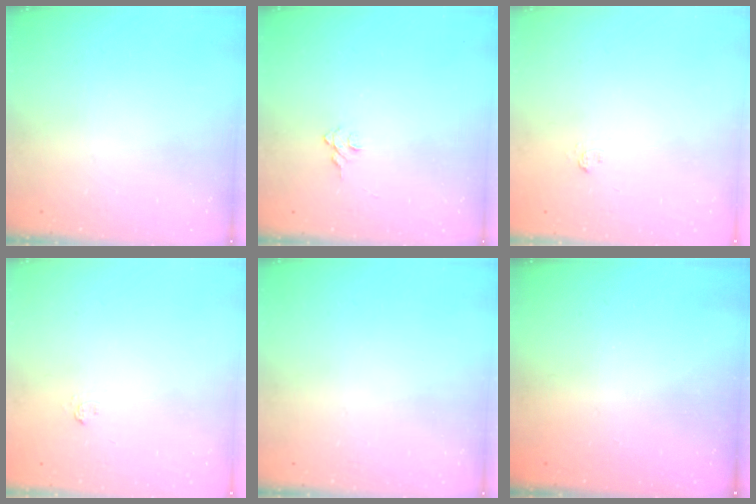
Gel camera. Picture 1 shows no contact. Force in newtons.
{"total": 3.9, "press": 3.9, "slide": 0.3}
{"total": 2.4, "press": 2.1, "slide": 1.3}
{"total": 2.4, "press": 2.1, "slide": 1.3}
{"total": 0.0}
{"total": 2.4, "press": 2.3, "slide": 0.7}